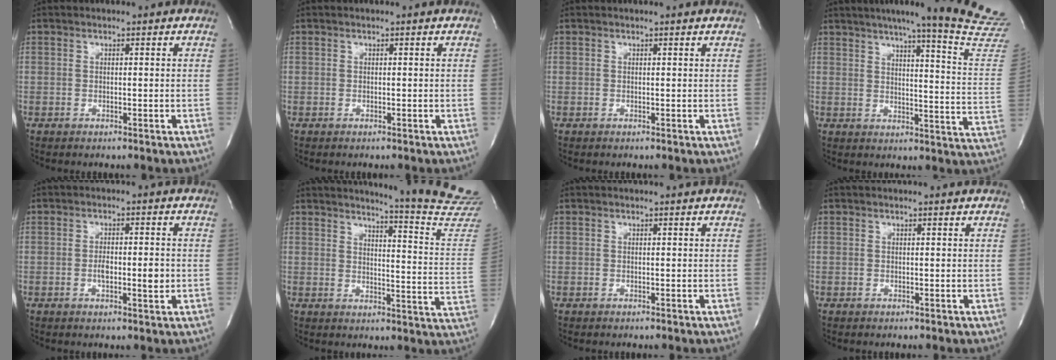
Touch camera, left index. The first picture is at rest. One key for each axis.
{"total": 0.0}
{"total": 0.7, "fx": 0.6, "fy": 0.0, "fz": 0.2, "tx": -0.011, "ty": 0.001, "tz": 0.005}
{"total": 21.8, "fx": 19.2, "fy": -2.0, "fz": 10.3, "tx": -0.144, "ty": -0.101, "tz": 0.223}
{"total": 4.3, "fx": -0.9, "fy": 1.1, "fz": 4.0, "tx": -0.067, "ty": -0.005, "tz": -0.013}
{"total": 17.8, "fx": 17.0, "fy": -2.4, "fz": 4.6, "tx": -0.071, "ty": -0.154, "tz": 0.183}
{"total": 0.5, "fx": 0.5, "fy": 0.0, "fz": 0.2, "tx": -0.008, "ty": 0.002, "tz": 0.003}
{"total": 1.4, "fx": 1.3, "fy": 0.2, "fz": 0.4, "tx": -0.012, "ty": 0.006, "tz": 0.008}